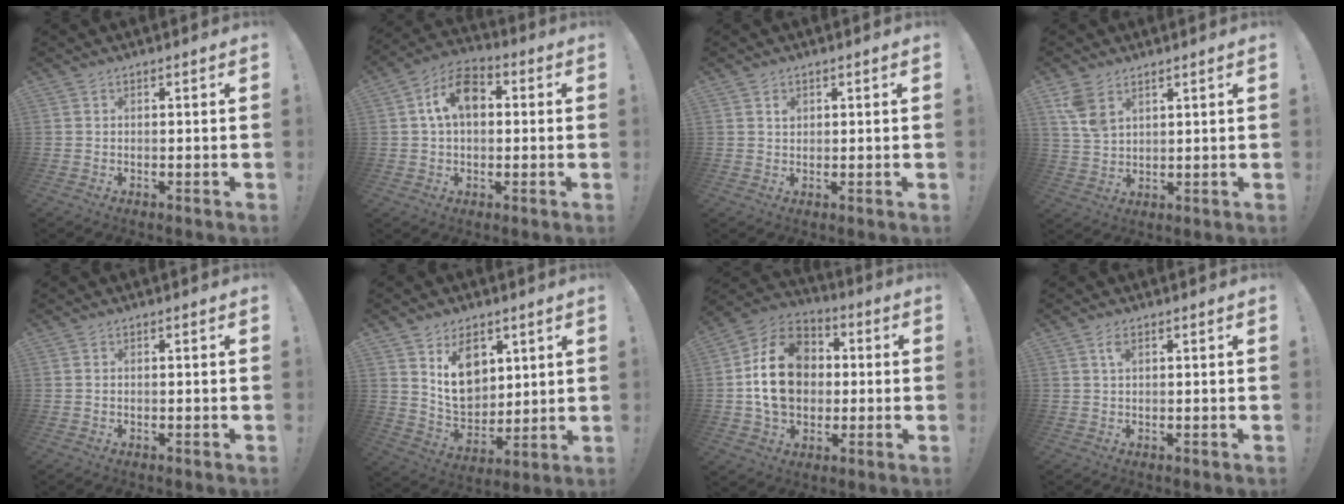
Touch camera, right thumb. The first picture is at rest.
{"total": 11.5, "force": [2.8, 7.6, 8.2], "torque": [-0.137, 0.016, 0.056]}
{"total": 1.3, "force": [0.7, 1.1, 0.4], "torque": [0.002, -0.003, 0.010]}
{"total": 6.8, "force": [4.0, 3.6, 4.1], "torque": [-0.067, -0.017, 0.079]}
{"total": 0.0}
{"total": 13.0, "force": [6.2, 9.4, 6.5], "torque": [-0.091, -0.034, 0.123]}
{"total": 19.8, "force": [1.1, 15.5, 12.2], "torque": [-0.198, 0.017, 0.027]}
{"total": 2.3, "force": [0.9, 1.1, 1.8], "torque": [-0.031, 0.000, 0.014]}